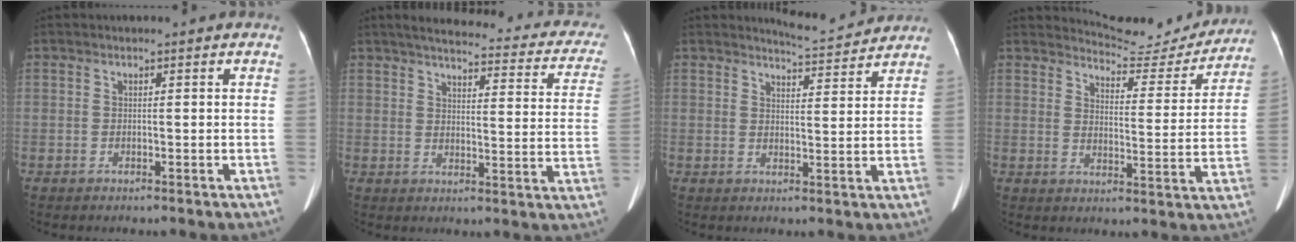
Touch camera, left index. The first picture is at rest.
{"total": 25.6, "force": [21.9, 5.8, 11.8], "torque": [-0.145, -0.013, 0.240]}
{"total": 5.5, "force": [5.5, 0.1, 0.0], "torque": [-0.012, -0.007, 0.073]}
{"total": 11.7, "force": [11.7, 1.3, 0.2], "torque": [-0.002, -0.034, 0.143]}